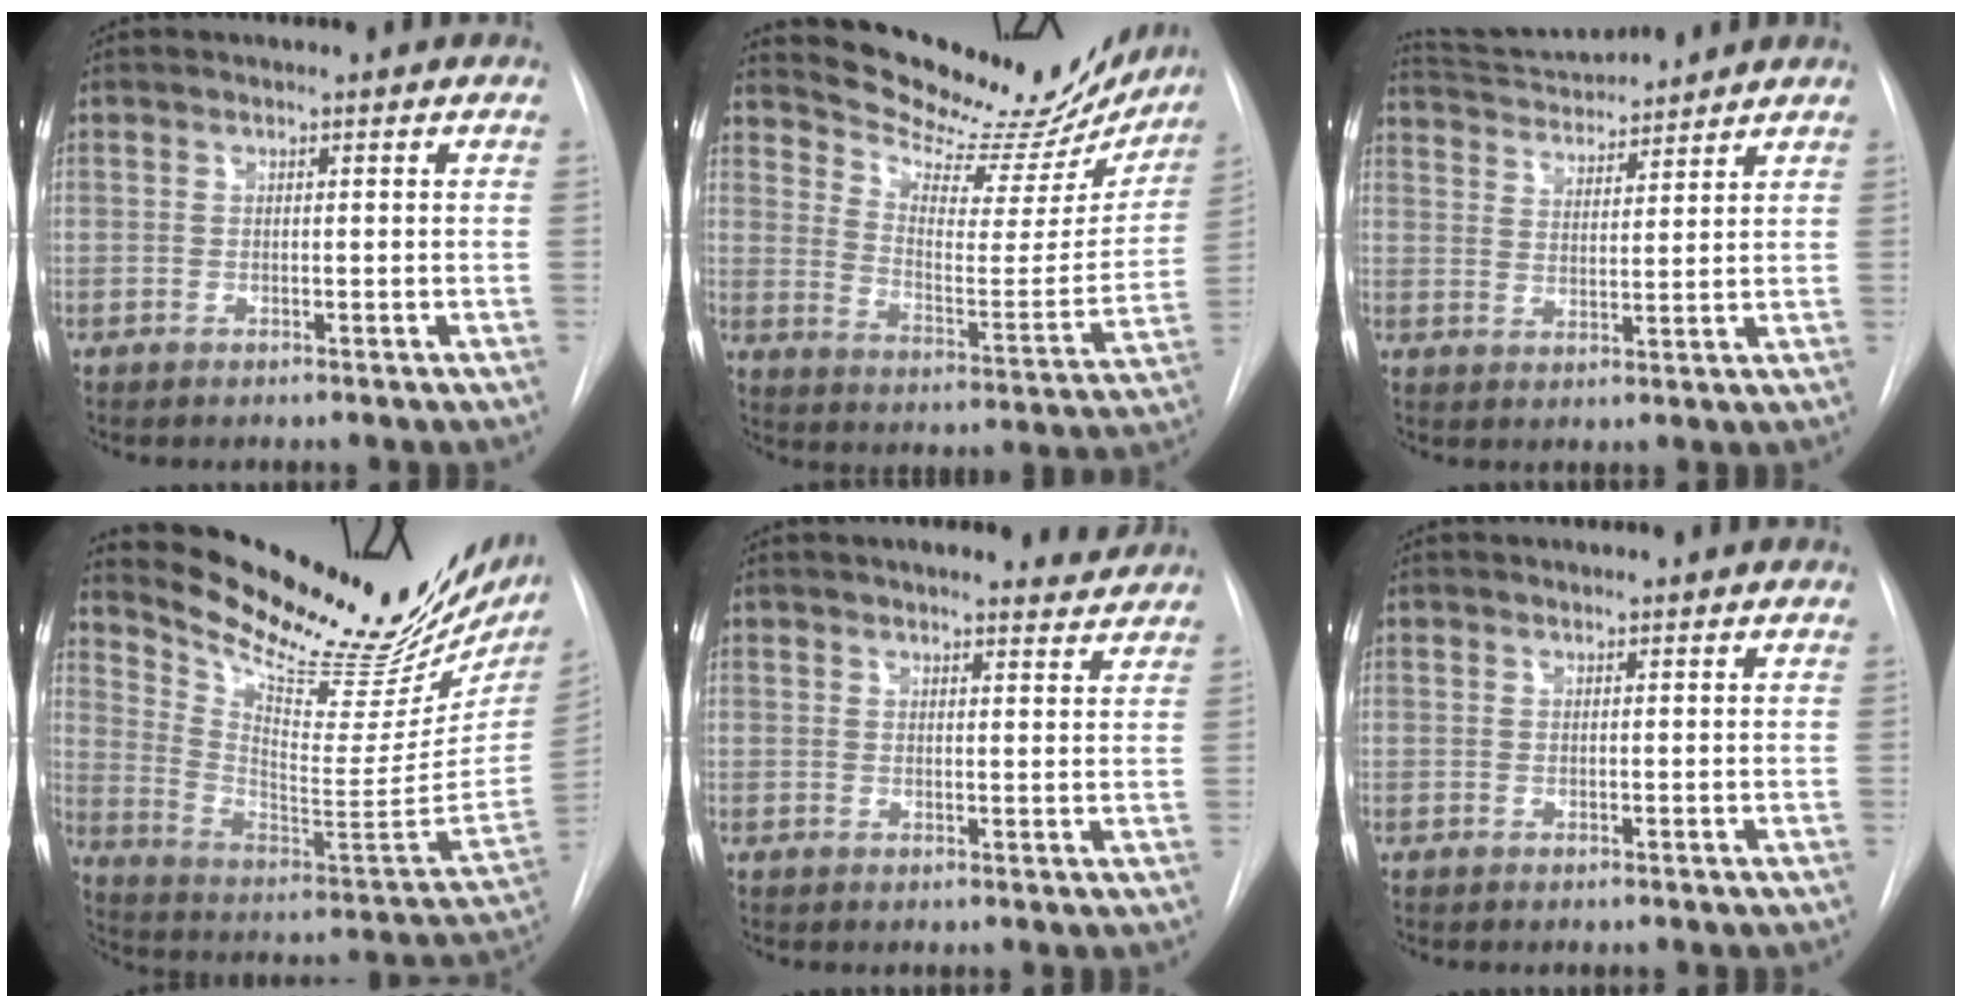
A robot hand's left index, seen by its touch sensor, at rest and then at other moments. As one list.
[{"total": 21.3, "force": [19.6, 6.0, 5.8], "torque": [-0.074, -0.044, 0.258]}, {"total": 10.3, "force": [9.9, 0.6, 2.7], "torque": [-0.060, 0.022, 0.170]}, {"total": 30.8, "force": [26.3, 7.1, 14.3], "torque": [-0.237, -0.083, 0.362]}, {"total": 5.6, "force": [5.4, 1.0, 1.4], "torque": [-0.016, 0.000, 0.054]}, {"total": 0.6, "force": [0.6, 0.0, 0.1], "torque": [-0.003, 0.012, 0.011]}]